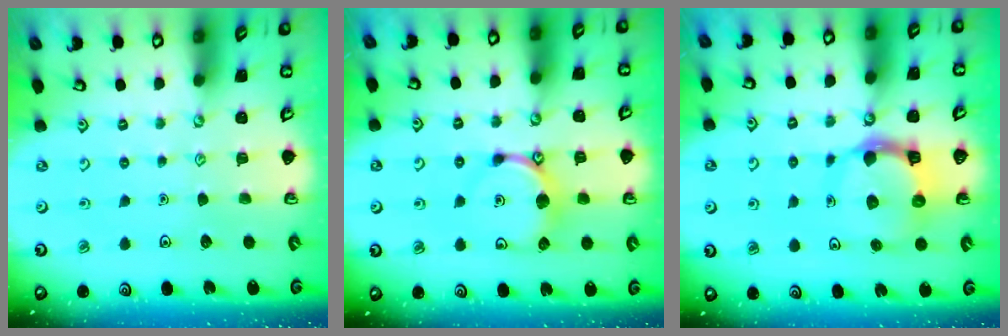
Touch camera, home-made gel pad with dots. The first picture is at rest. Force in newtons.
{"total": 9.1, "press": 9.1, "slide": 0.4}
{"total": 9.7, "press": 9.6, "slide": 1.4}